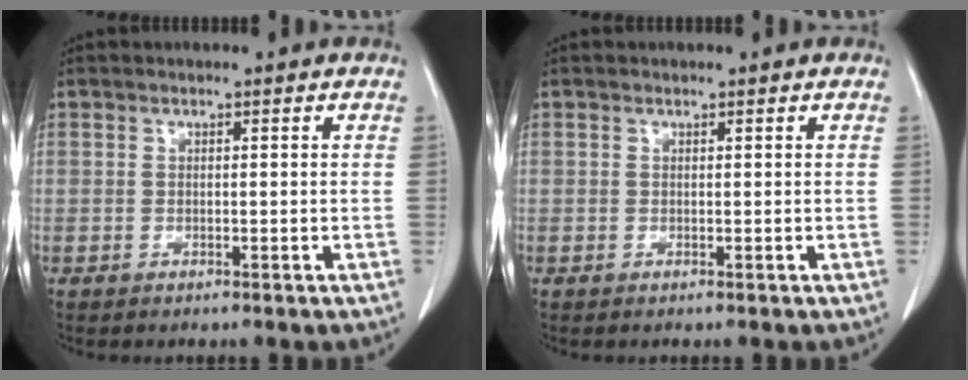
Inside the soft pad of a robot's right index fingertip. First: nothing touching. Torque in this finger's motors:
{"motor_torque": [0.06, 0.14, -0.01, 0.02]}